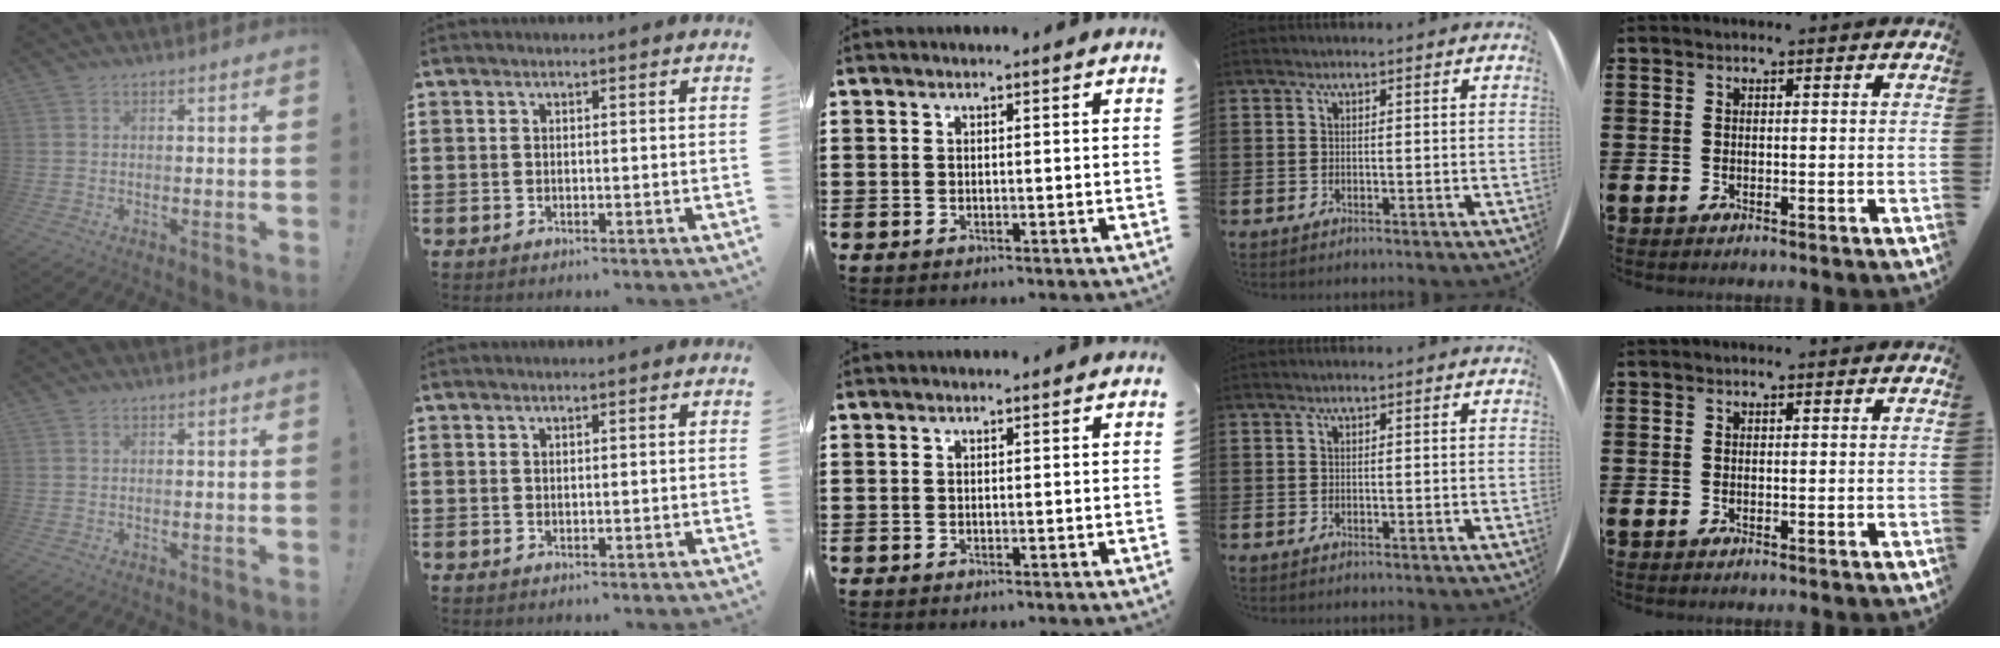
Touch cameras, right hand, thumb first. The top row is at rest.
{}